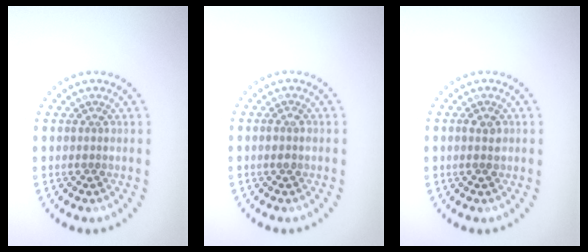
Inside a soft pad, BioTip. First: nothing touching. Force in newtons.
{"total": 0.9, "press": 0.8, "slide": 0.3}
{"total": 1.5, "press": 1.5, "slide": 0.2}